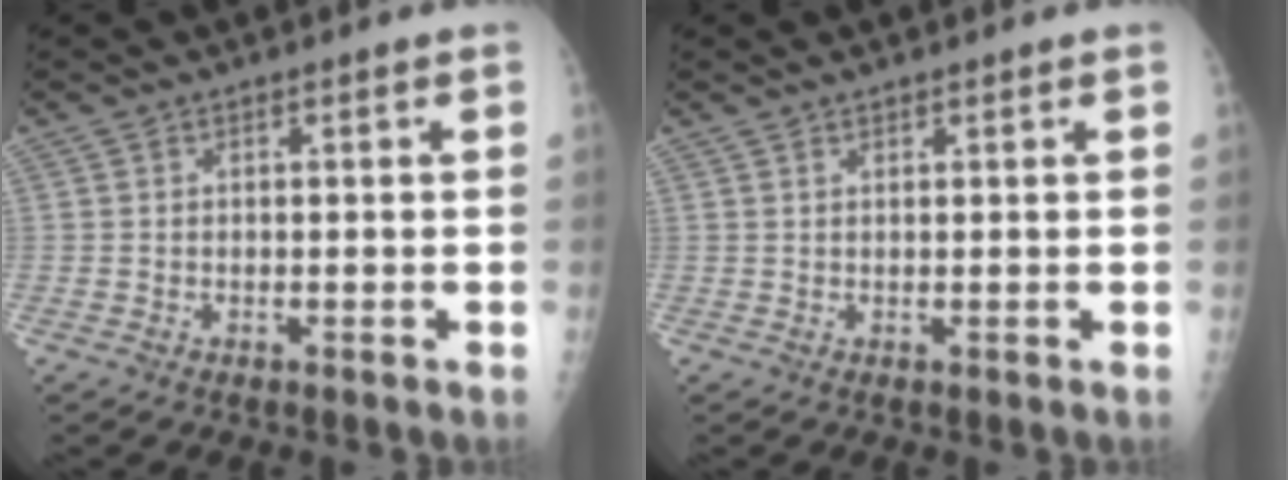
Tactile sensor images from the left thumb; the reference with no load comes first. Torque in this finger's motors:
{"motor_torque": [0.01, 0.14, 0.23, -0.04, 0.01]}